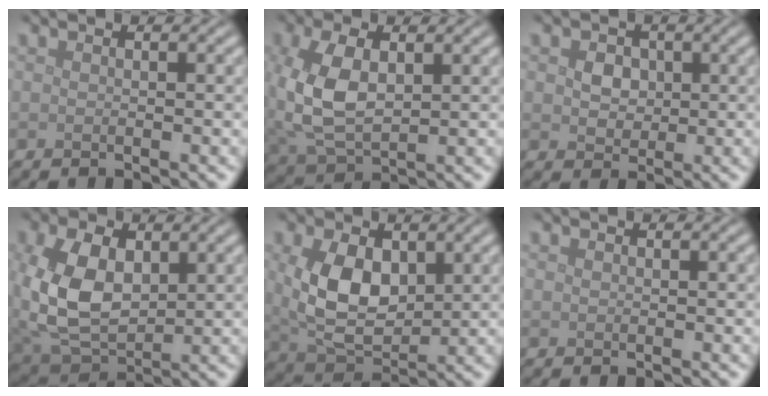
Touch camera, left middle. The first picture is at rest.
{"total": 6.9, "force": [0.6, 4.2, 5.5], "torque": [-0.139, -0.001, 0.016]}
{"total": 2.1, "force": [0.5, 1.8, 1.0], "torque": [-0.022, -0.001, 0.004]}
{"total": 9.3, "force": [0.9, 6.1, 6.9], "torque": [-0.176, -0.006, 0.024]}
{"total": 7.4, "force": [1.3, 4.7, 5.6], "torque": [-0.124, -0.005, 0.032]}
{"total": 0.0}